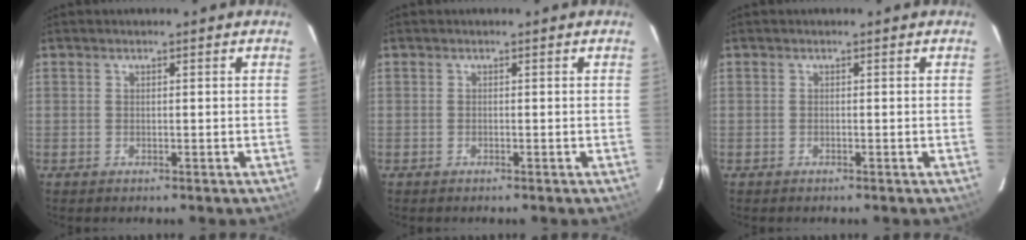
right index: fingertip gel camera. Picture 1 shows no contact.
{"total": 0.0}
{"total": 0.0}